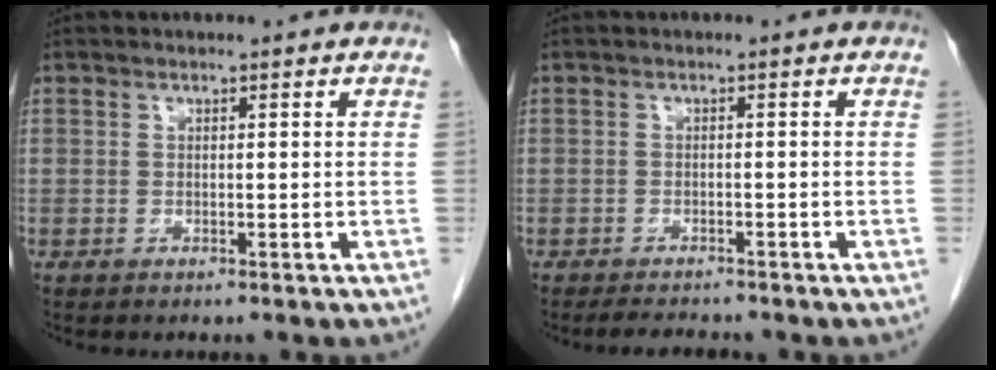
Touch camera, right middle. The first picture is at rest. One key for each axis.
{"total": 2.9, "fx": -2.7, "fy": 0.6, "fz": 0.9, "tx": -0.017, "ty": -0.009, "tz": -0.042}